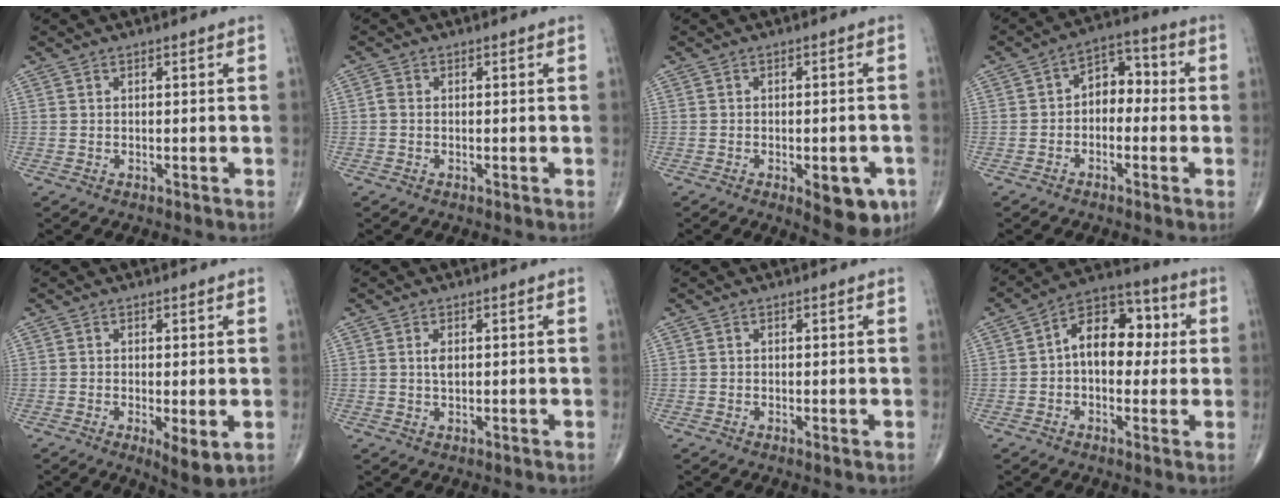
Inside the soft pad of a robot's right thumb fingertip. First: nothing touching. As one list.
[{"total": 1.0, "force": [-0.2, 0.8, 0.7], "torque": [-0.011, 0.000, -0.006]}, {"total": 8.4, "force": [-3.4, 3.5, 6.8], "torque": [-0.063, 0.005, -0.035]}, {"total": 7.1, "force": [-0.6, 5.0, 5.0], "torque": [-0.042, 0.035, -0.027]}, {"total": 5.2, "force": [-1.2, 1.6, 4.8], "torque": [-0.079, -0.018, -0.019]}, {"total": 1.9, "force": [0.4, 0.9, 1.6], "torque": [-0.027, -0.002, 0.008]}, {"total": 0.5, "force": [-0.1, 0.1, 0.5], "torque": [-0.012, -0.004, -0.003]}, {"total": 13.2, "force": [1.2, 8.5, 10.1], "torque": [-0.113, 0.033, 0.006]}]